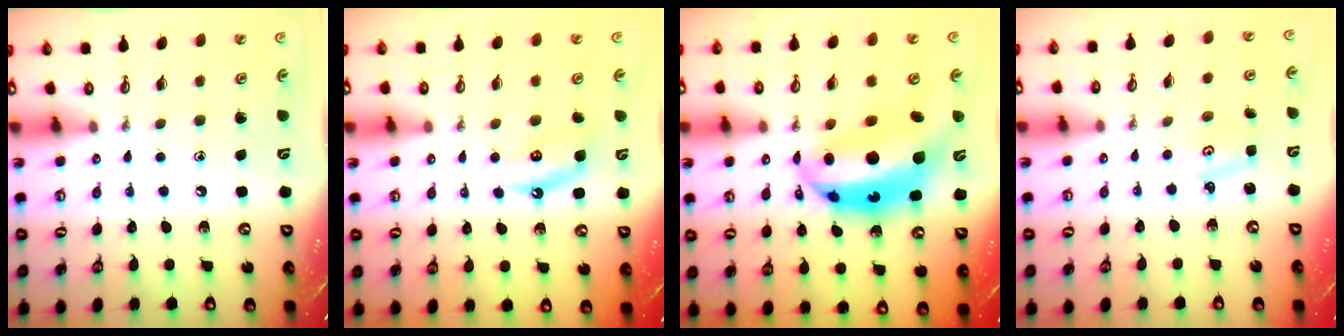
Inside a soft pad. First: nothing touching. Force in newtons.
{"total": 5.0, "press": 4.9, "slide": 1.0}
{"total": 16.3, "press": 16.3, "slide": 1.6}
{"total": 1.4, "press": 1.4, "slide": 0.3}